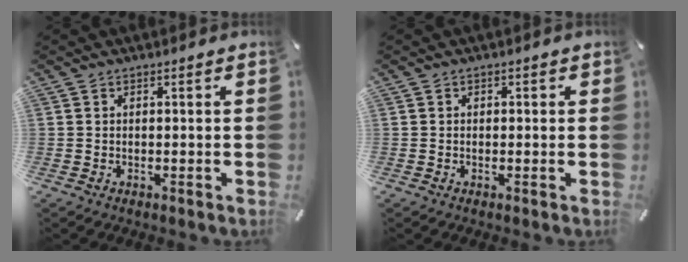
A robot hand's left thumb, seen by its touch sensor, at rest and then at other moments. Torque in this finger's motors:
{"motor_torque": [0.03, -0.21, 0.04, 0.13, -0.02]}